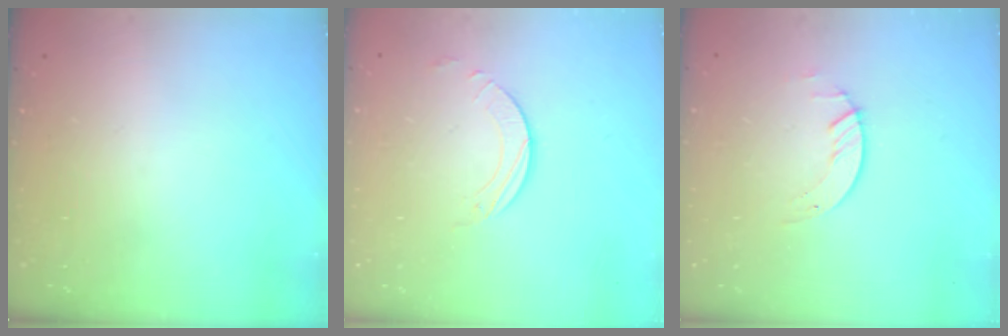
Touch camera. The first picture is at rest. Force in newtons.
{"total": 1.7, "press": 1.7, "slide": 0.2}
{"total": 1.2, "press": 1.1, "slide": 0.2}